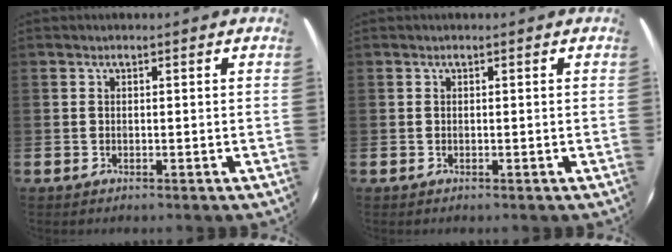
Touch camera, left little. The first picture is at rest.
{"total": 0.0}